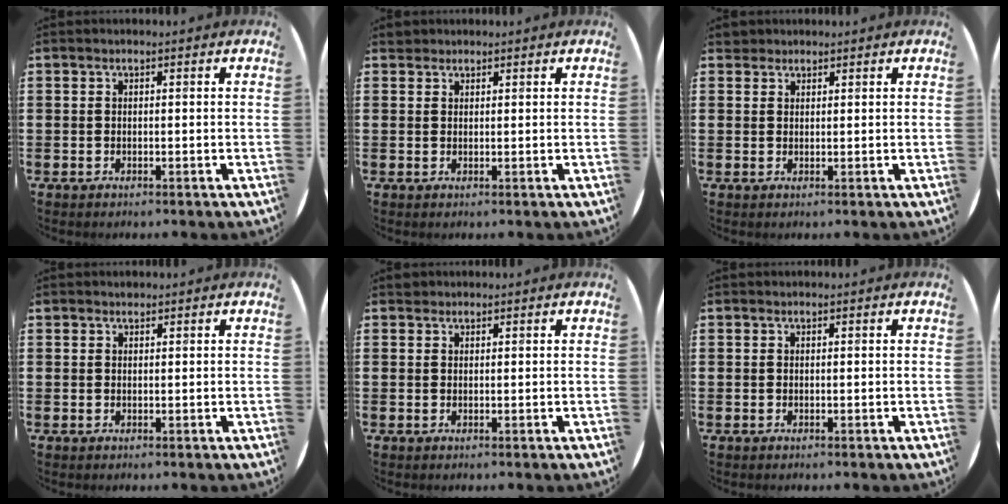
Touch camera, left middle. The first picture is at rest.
{"total": 1.1, "force": [1.0, 0.4, 0.0], "torque": [0.006, -0.001, 0.018]}
{"total": 1.5, "force": [1.3, 0.6, 0.0], "torque": [-0.003, 0.004, 0.027]}
{"total": 0.6, "force": [0.6, 0.1, -0.1], "torque": [0.001, 0.003, 0.011]}
{"total": 0.7, "force": [0.6, 0.3, -0.1], "torque": [0.000, 0.002, 0.013]}
{"total": 0.0}